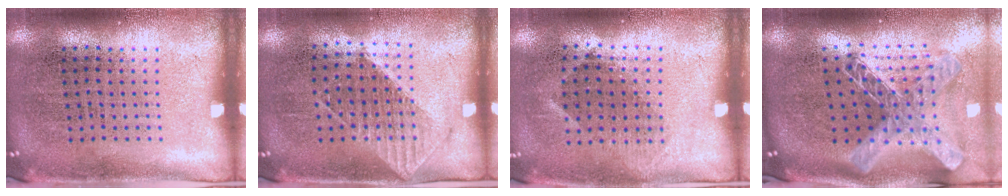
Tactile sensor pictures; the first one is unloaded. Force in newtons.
{"total": 1.1, "press": 1.0, "slide": 0.3}
{"total": 0.9, "press": 0.7, "slide": 0.6}
{"total": 2.4, "press": 1.8, "slide": 1.6}